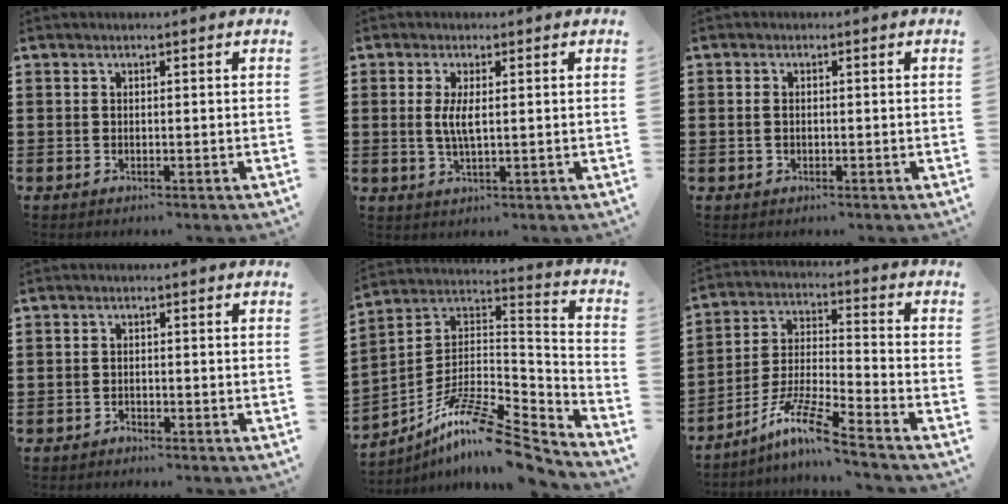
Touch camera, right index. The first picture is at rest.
{"total": 3.3, "force": [0.4, 0.8, 3.2], "torque": [-0.063, 0.000, 0.005]}
{"total": 1.2, "force": [-0.1, 0.8, 0.9], "torque": [-0.019, 0.005, -0.003]}
{"total": 1.0, "force": [-0.9, 0.3, -0.1], "torque": [-0.001, 0.004, -0.022]}
{"total": 11.6, "force": [-8.4, 2.4, 7.7], "torque": [-0.147, 0.011, -0.163]}
{"total": 10.0, "force": [-7.9, 0.3, 6.2], "torque": [-0.137, -0.003, -0.160]}